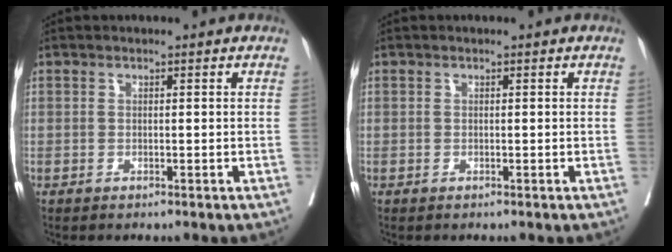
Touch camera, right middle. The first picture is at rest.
{"total": 0.0}